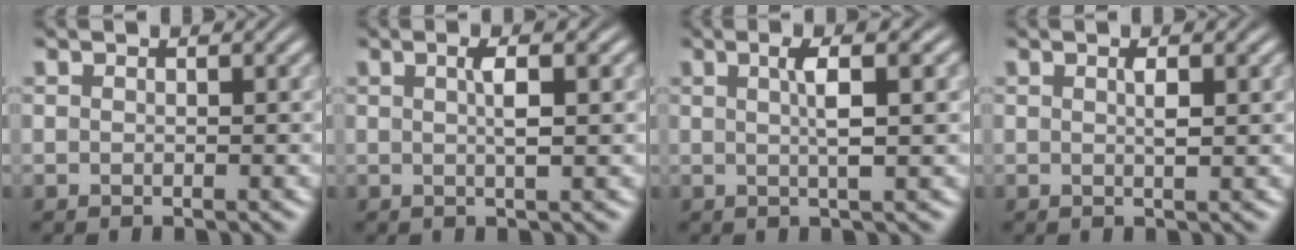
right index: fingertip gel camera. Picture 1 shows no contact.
{"total": 2.3, "force": [0.4, 0.1, 2.2], "torque": [-0.036, 0.000, 0.006]}
{"total": 2.9, "force": [0.7, -0.1, 2.8], "torque": [-0.045, 0.003, 0.012]}
{"total": 1.4, "force": [0.3, 0.0, 1.3], "torque": [-0.024, -0.005, 0.006]}